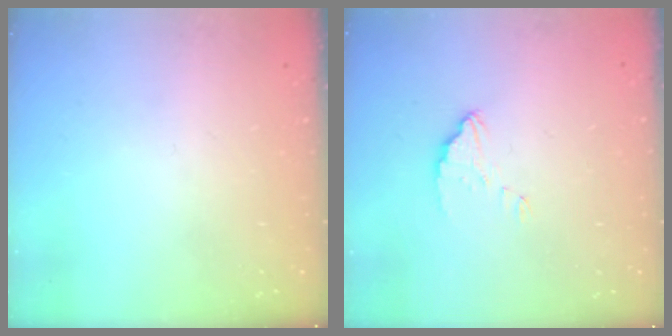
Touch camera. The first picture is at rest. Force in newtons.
{"total": 2.8, "press": 2.8, "slide": 0.1}